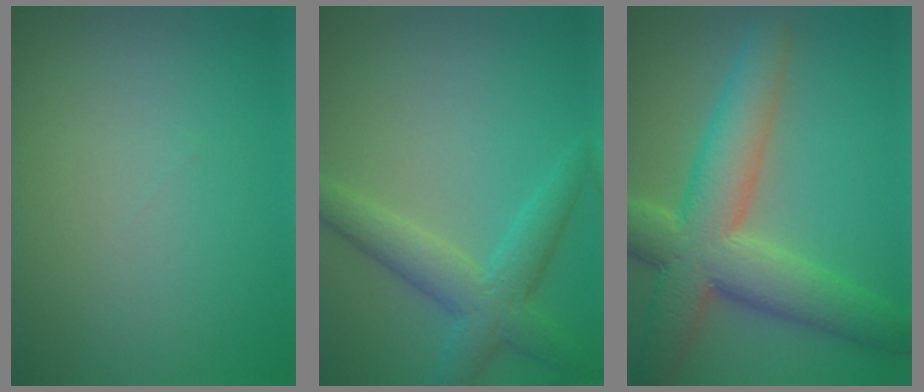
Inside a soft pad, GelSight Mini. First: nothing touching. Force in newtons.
{"total": 4.5, "press": 4.5, "slide": 0.1}
{"total": 9.3, "press": 9.3, "slide": 0.8}